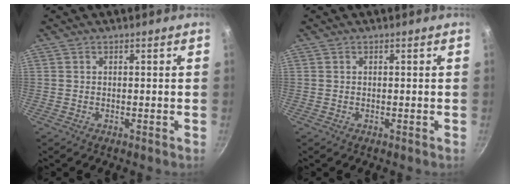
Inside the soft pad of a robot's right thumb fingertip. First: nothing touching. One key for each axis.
{"total": 0.0}